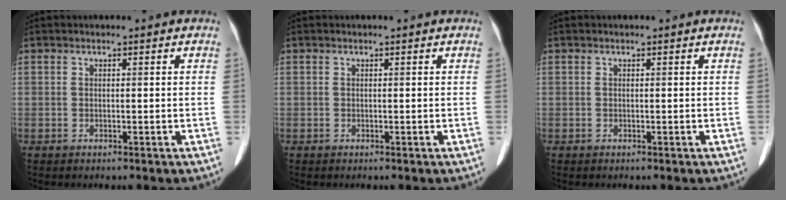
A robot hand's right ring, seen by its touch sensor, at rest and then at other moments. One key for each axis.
{"total": 0.0}
{"total": 0.0}